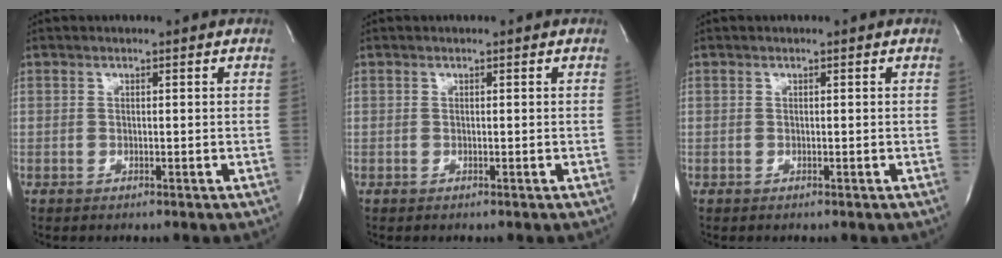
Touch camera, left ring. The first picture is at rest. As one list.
[{"total": 0.0}, {"total": 0.0}]